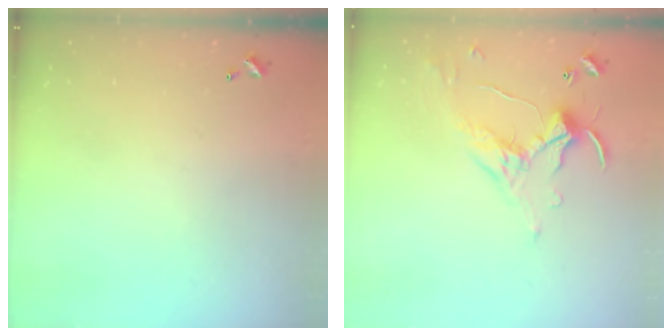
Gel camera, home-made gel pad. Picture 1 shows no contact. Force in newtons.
{"total": 1.7, "press": 1.5, "slide": 0.8}